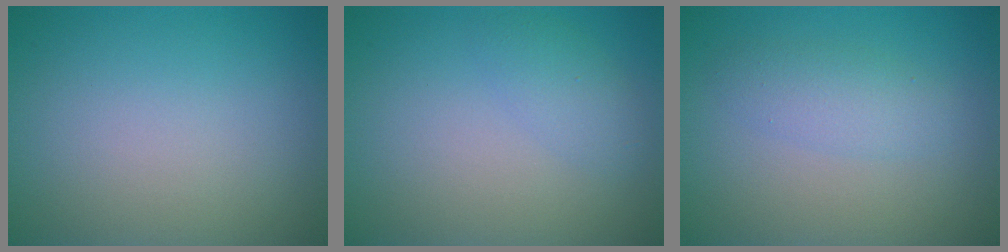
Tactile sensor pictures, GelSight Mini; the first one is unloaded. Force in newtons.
{"total": 1.7, "press": 1.7, "slide": 0.0}
{"total": 2.3, "press": 2.3, "slide": 0.1}